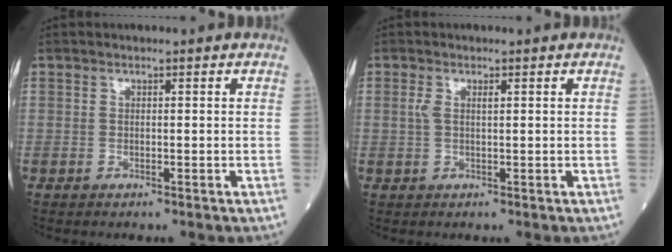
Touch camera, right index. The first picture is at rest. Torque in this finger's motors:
{"motor_torque": [-0.06, -0.02, 0.00, 0.00]}